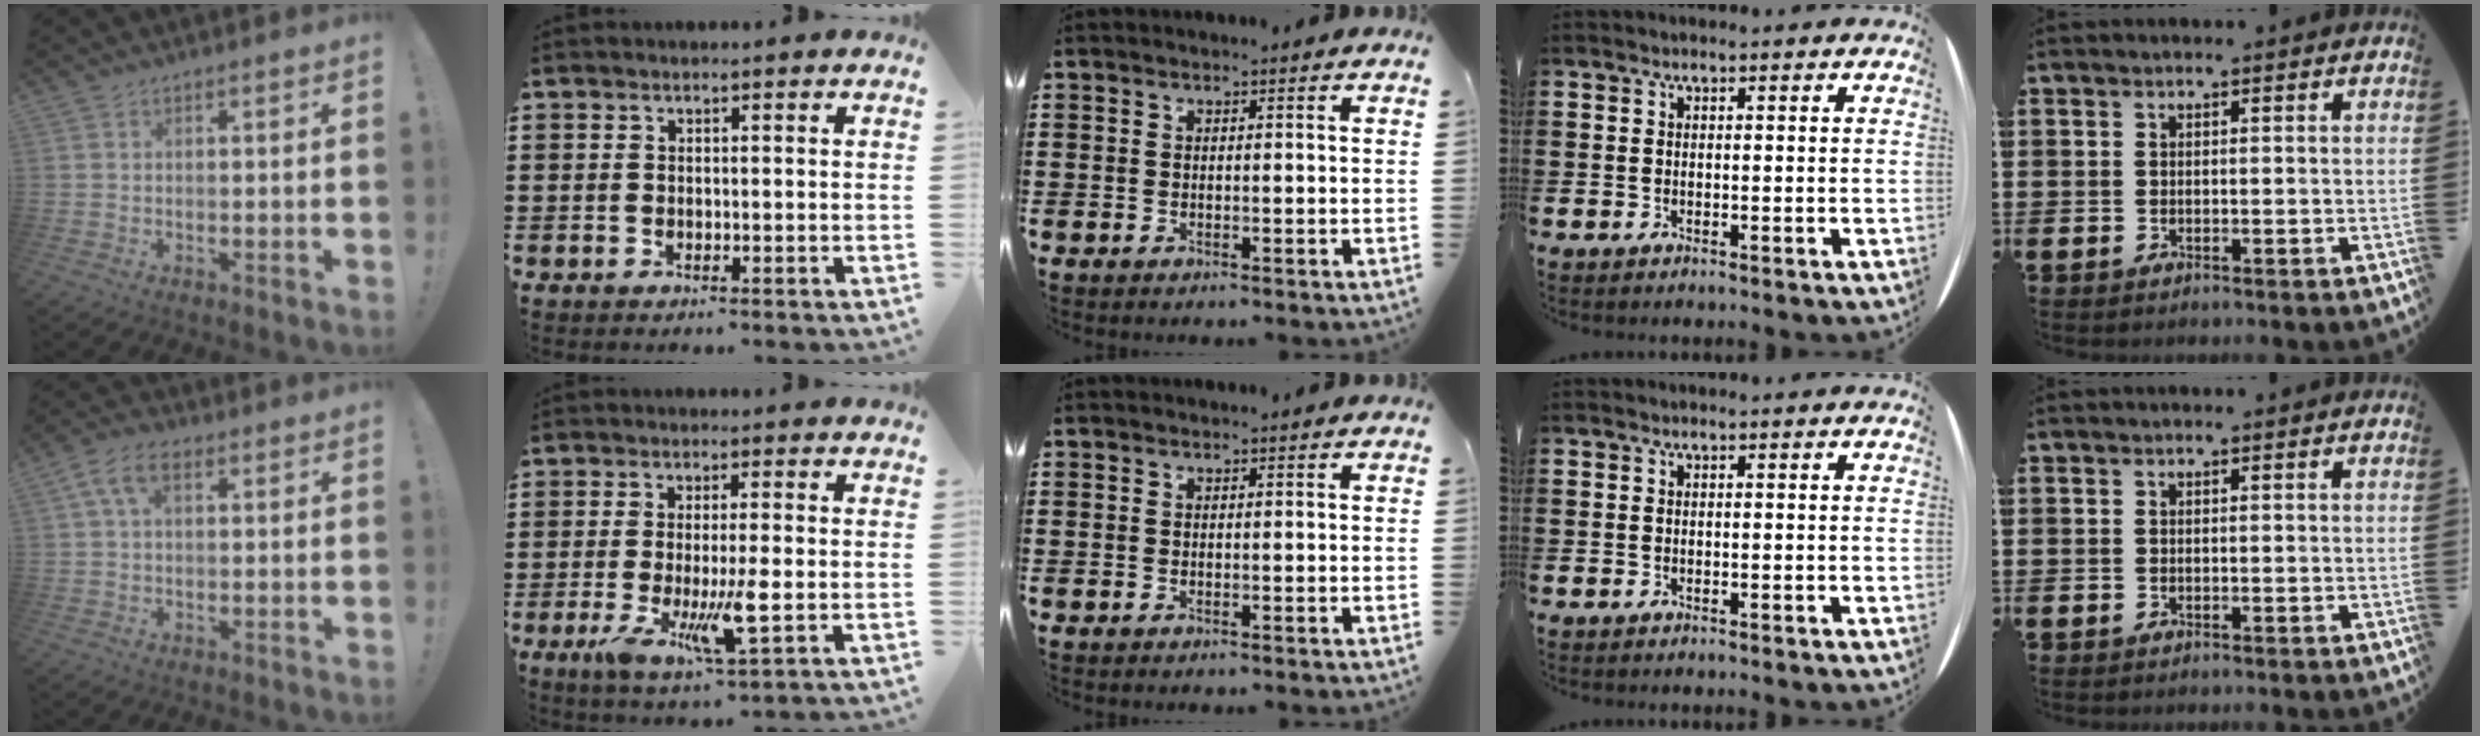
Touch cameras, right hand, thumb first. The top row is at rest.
{"thumb": {"total": 6.9, "force": [2.1, 4.1, 5.2], "torque": [-0.102, 0.010, 0.041]}, "index": {"total": 8.3, "force": [-2.1, 1.8, 7.8], "torque": [-0.152, -0.021, -0.033]}}